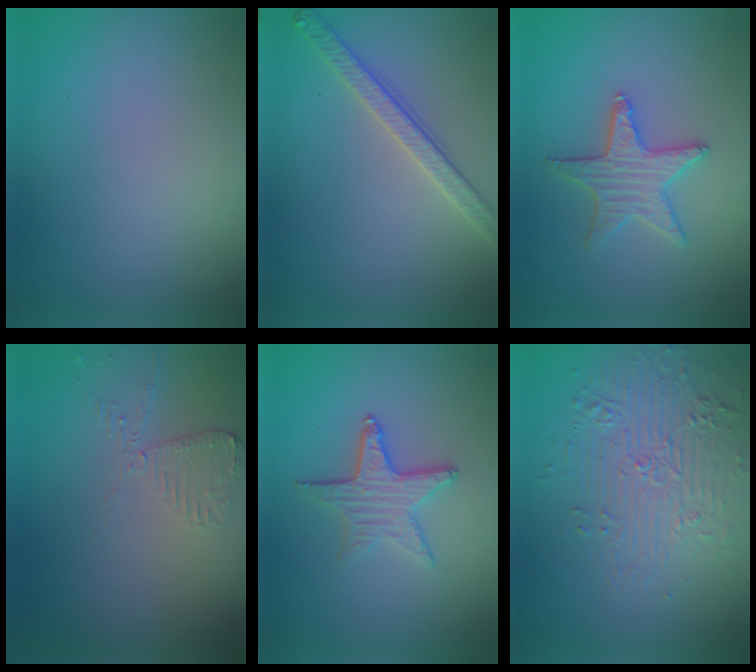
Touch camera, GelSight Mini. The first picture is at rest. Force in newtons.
{"total": 3.0, "press": 2.9, "slide": 0.7}
{"total": 3.2, "press": 3.2, "slide": 0.5}
{"total": 2.0, "press": 2.0, "slide": 0.3}
{"total": 3.6, "press": 2.9, "slide": 2.2}
{"total": 4.2, "press": 3.8, "slide": 1.8}